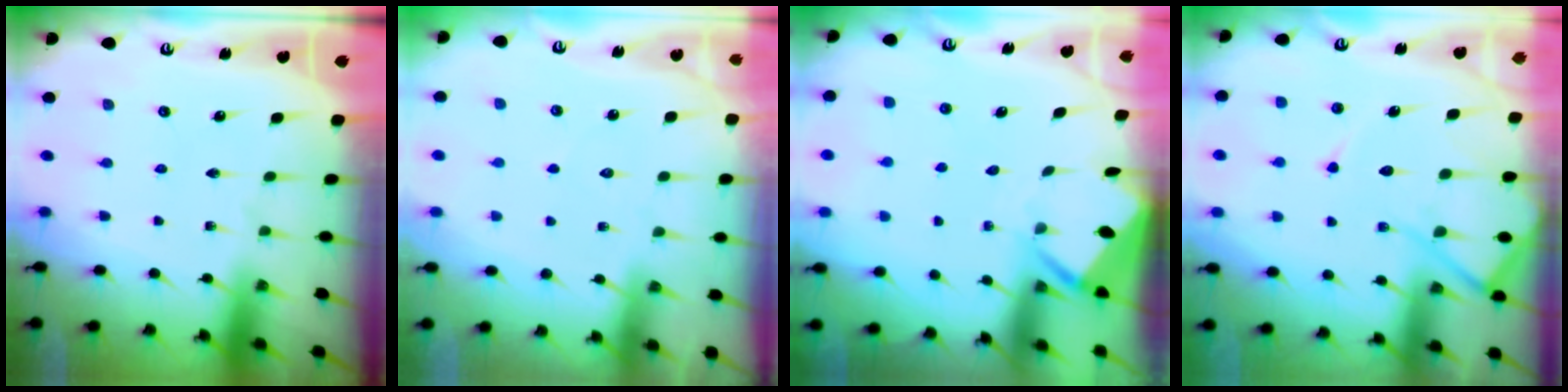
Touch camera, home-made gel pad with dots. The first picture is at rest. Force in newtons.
{"total": 3.3, "press": 3.3, "slide": 0.3}
{"total": 3.4, "press": 3.4, "slide": 0.3}
{"total": 11.9, "press": 11.8, "slide": 1.3}